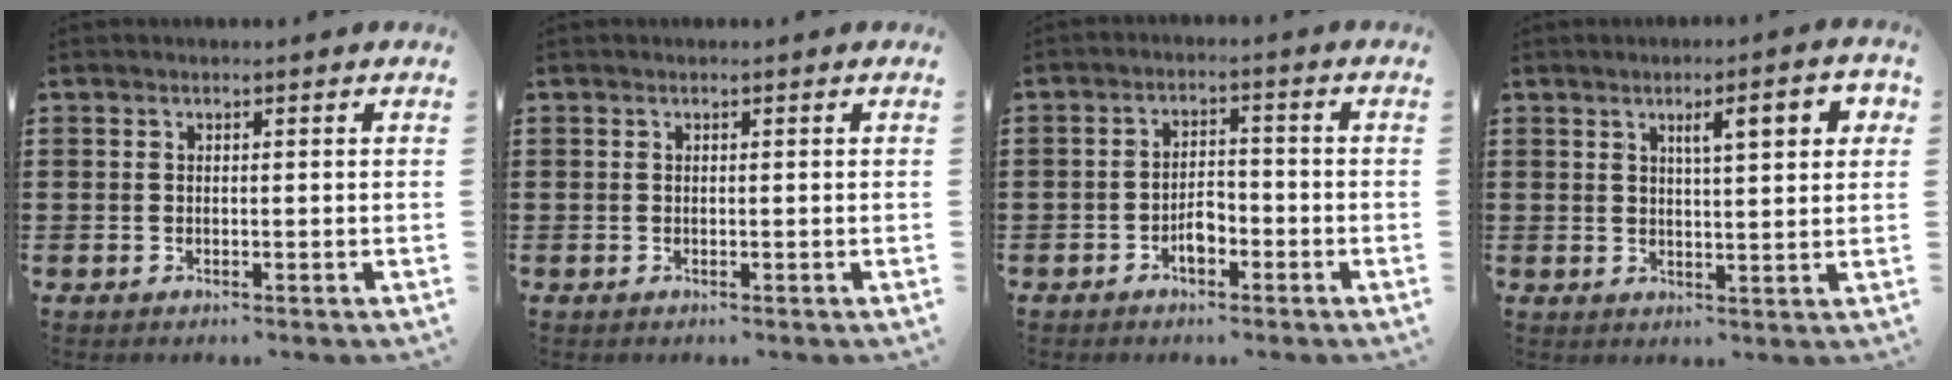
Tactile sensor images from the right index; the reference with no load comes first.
{"total": 0.0}
{"total": 3.2, "force": [-1.8, 1.5, 2.1], "torque": [-0.040, 0.005, -0.036]}
{"total": 5.8, "force": [2.2, 1.2, 5.2], "torque": [-0.088, 0.000, 0.031]}